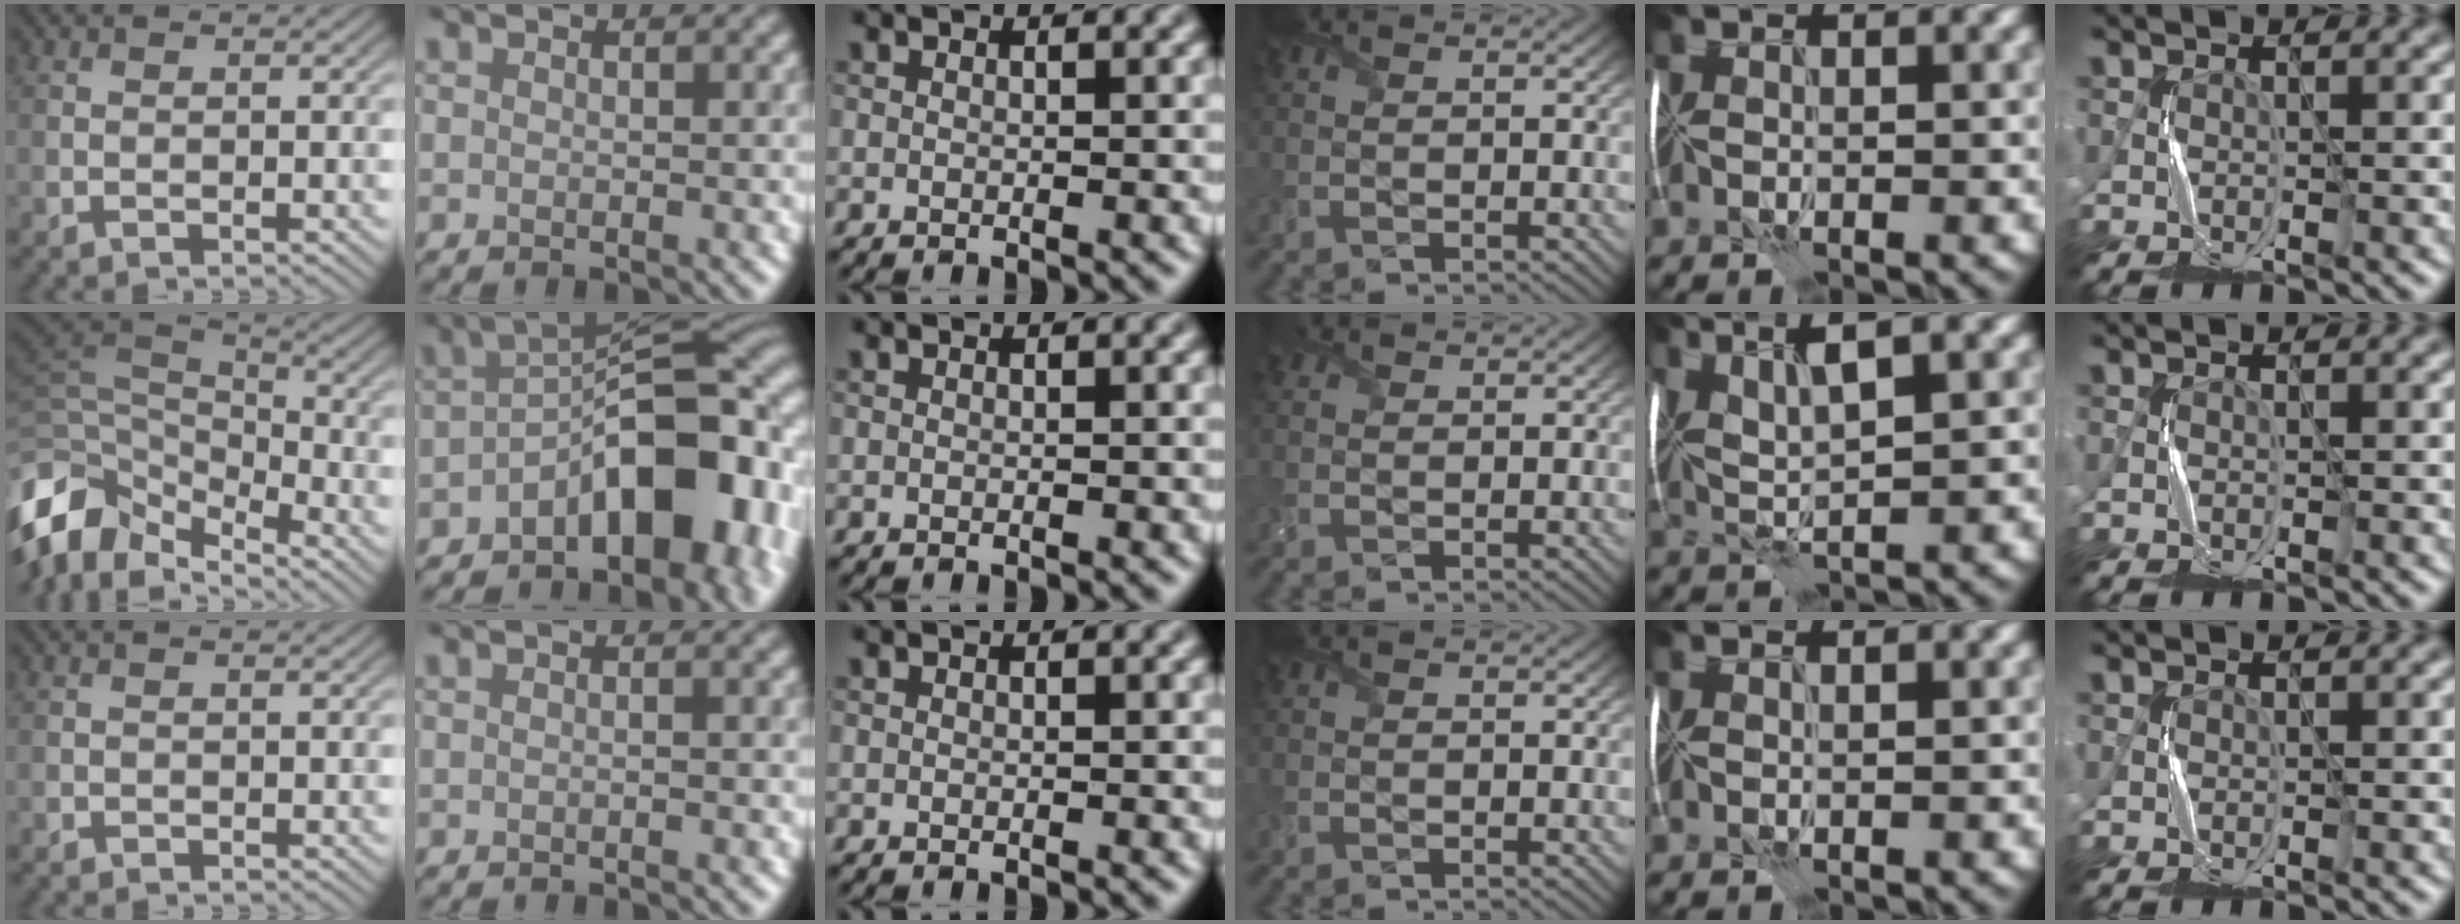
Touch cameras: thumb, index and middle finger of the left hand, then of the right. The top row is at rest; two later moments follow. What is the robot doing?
{"motion": "fold", "object": "plastic wrap"}